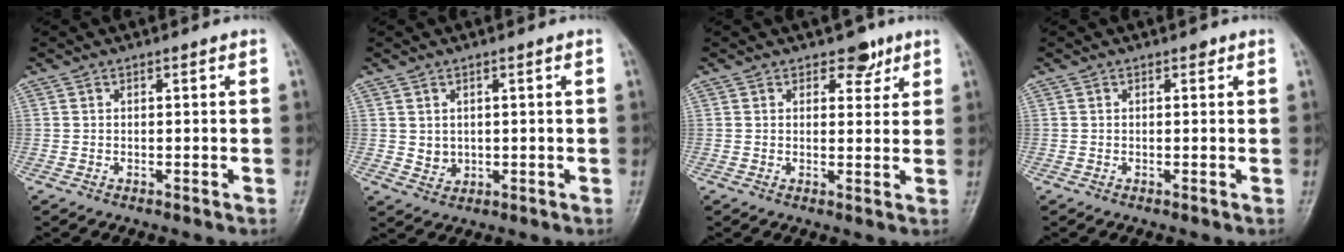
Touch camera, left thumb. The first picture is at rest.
{"total": 2.7, "force": [0.5, 2.3, 1.3], "torque": [-0.012, -0.005, 0.015]}
{"total": 4.0, "force": [2.6, 2.5, 1.7], "torque": [0.005, -0.013, 0.036]}
{"total": 0.8, "force": [0.4, 0.5, 0.4], "torque": [0.002, 0.000, 0.002]}